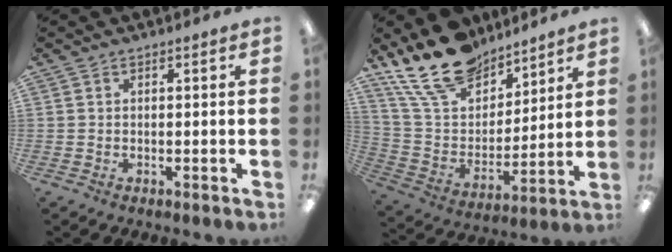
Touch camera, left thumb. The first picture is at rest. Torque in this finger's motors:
{"motor_torque": [1.14, -0.17, 1.26, -1.52, 0.28]}